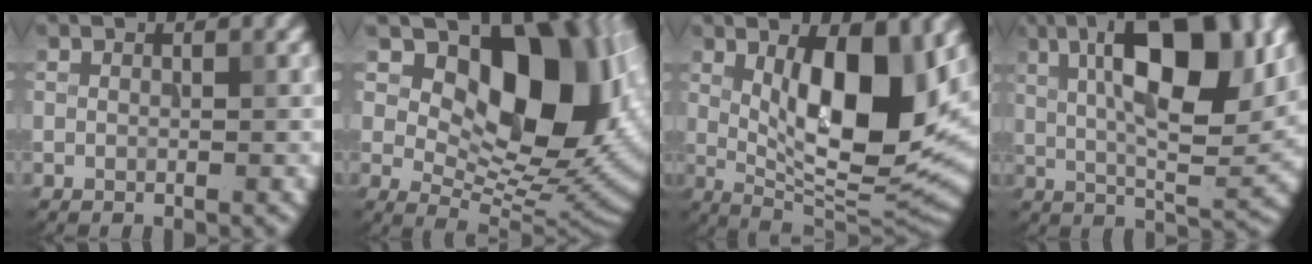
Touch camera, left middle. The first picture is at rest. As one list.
[{"total": 14.0, "force": [4.4, 8.2, 10.5], "torque": [-0.121, 0.000, 0.072]}, {"total": 11.6, "force": [2.5, 4.1, 10.6], "torque": [-0.154, -0.010, 0.046]}, {"total": 12.2, "force": [3.8, 4.0, 10.9], "torque": [-0.162, 0.006, 0.059]}]